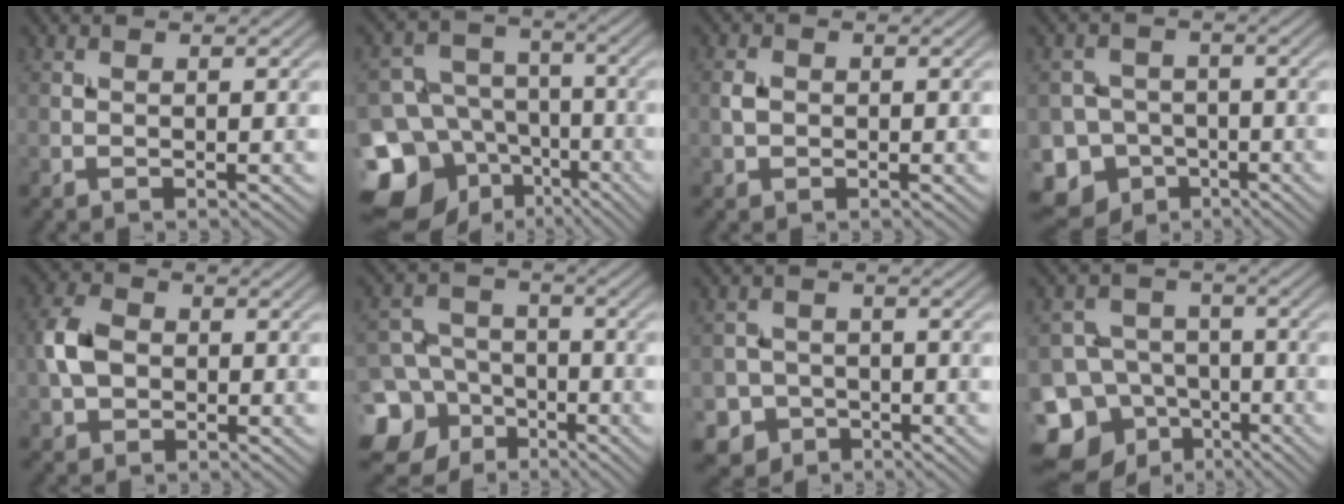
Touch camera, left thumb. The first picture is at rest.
{"total": 16.5, "force": [-8.8, 12.9, 5.5], "torque": [-0.166, -0.045, -0.143]}
{"total": 1.8, "force": [-0.1, 1.5, 1.0], "torque": [-0.024, -0.001, -0.007]}
{"total": 11.1, "force": [-6.3, 8.9, 2.5], "torque": [-0.071, -0.032, -0.120]}
{"total": 5.2, "force": [-0.3, 3.9, 3.3], "torque": [-0.081, 0.006, -0.013]}
{"total": 12.5, "force": [-5.8, 10.4, 3.8], "torque": [-0.121, -0.037, -0.119]}
{"total": 4.5, "force": [-2.4, 3.8, 0.7], "torque": [-0.010, 0.000, -0.053]}
{"total": 14.5, "force": [-8.9, 11.0, 3.3], "torque": [-0.104, -0.044, -0.148]}